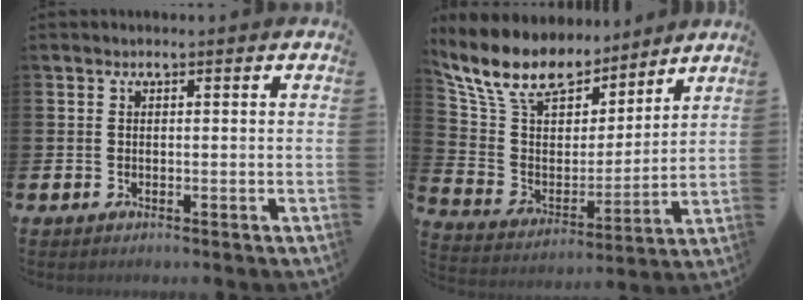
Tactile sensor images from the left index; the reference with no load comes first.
{"total": 12.3, "force": [10.5, 5.1, 3.9], "torque": [-0.139, -0.053, 0.192]}